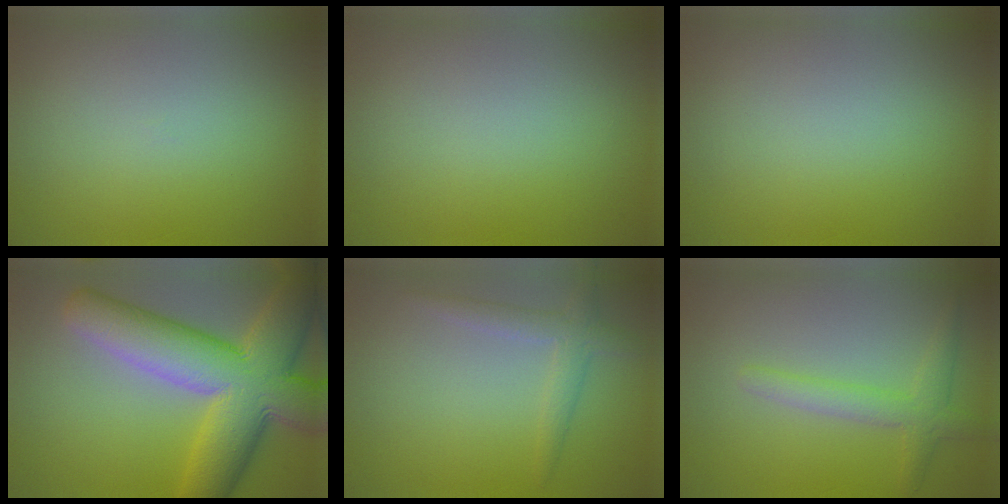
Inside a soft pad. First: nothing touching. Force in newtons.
{"total": 0.0}
{"total": 0.0}
{"total": 12.6, "press": 12.5, "slide": 0.6}
{"total": 2.3, "press": 2.3, "slide": 0.1}
{"total": 2.8, "press": 2.7, "slide": 0.2}